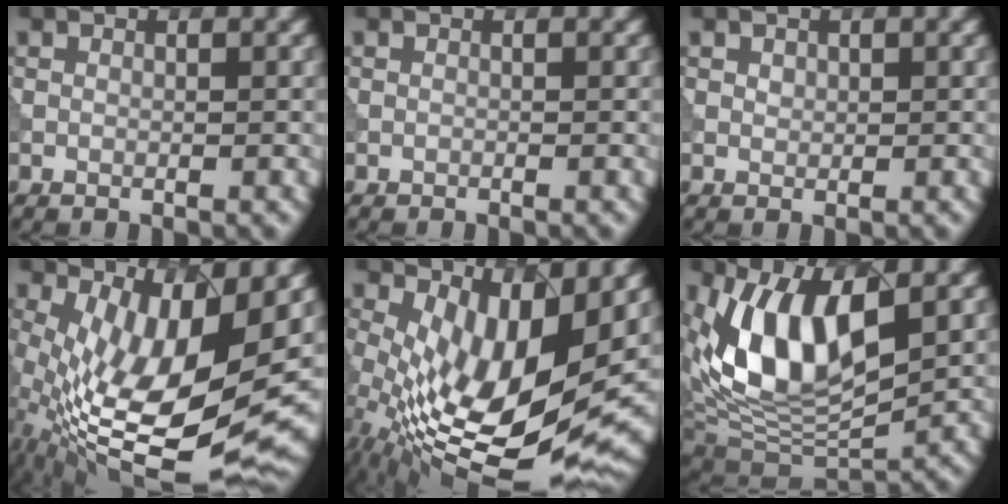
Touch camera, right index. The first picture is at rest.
{"total": 0.0}
{"total": 0.7, "force": [0.5, 0.5, 0.1], "torque": [-0.003, -0.001, 0.013]}
{"total": 13.5, "force": [0.7, 4.7, 12.6], "torque": [-0.229, -0.027, 0.034]}
{"total": 12.8, "force": [1.3, 6.0, 11.2], "torque": [-0.198, -0.032, 0.032]}
{"total": 9.8, "force": [2.5, 4.9, 8.1], "torque": [-0.157, -0.012, 0.047]}